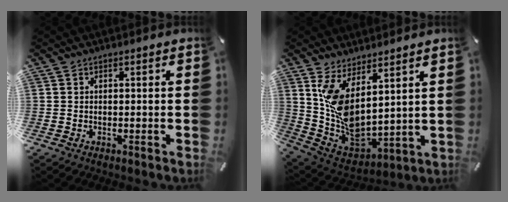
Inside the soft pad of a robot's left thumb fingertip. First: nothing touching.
{"total": 10.5, "force": [4.2, 5.8, 7.6], "torque": [-0.168, -0.047, 0.092]}